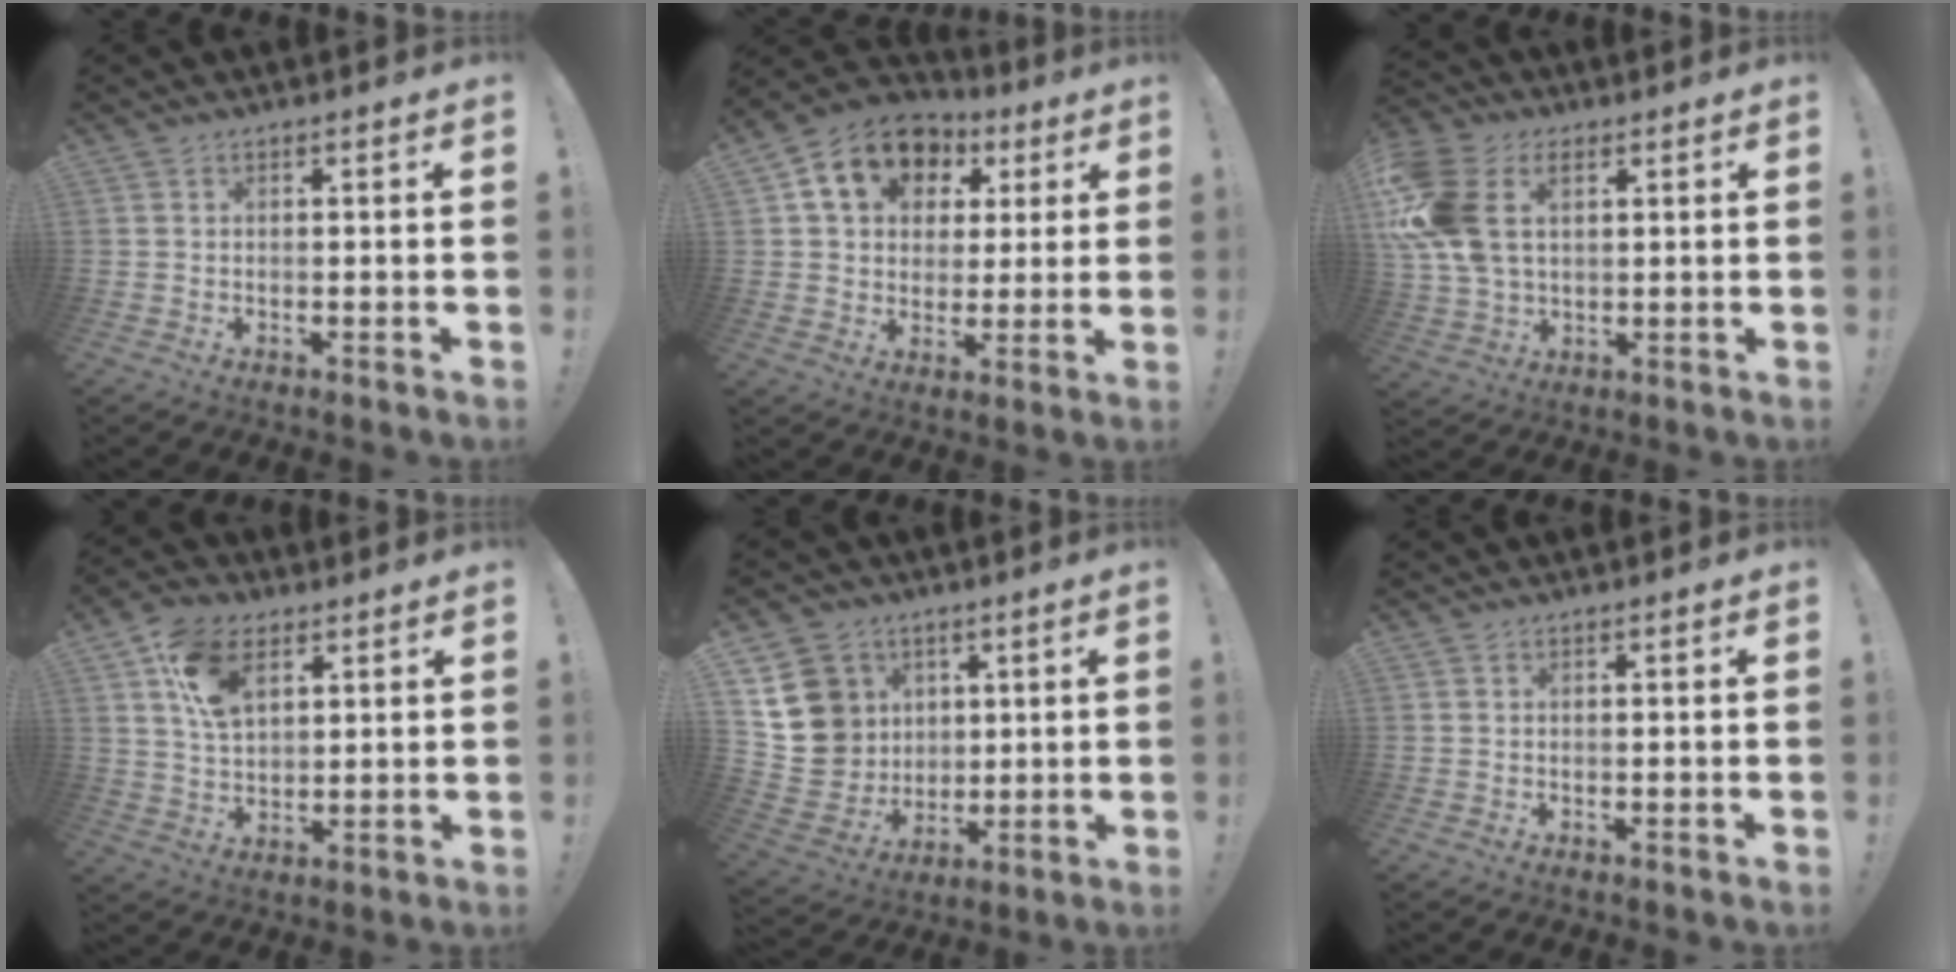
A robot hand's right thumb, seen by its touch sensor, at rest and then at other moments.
{"total": 15.1, "force": [6.2, 11.4, 7.7], "torque": [-0.121, -0.014, 0.118]}
{"total": 14.9, "force": [4.9, 9.8, 10.1], "torque": [-0.218, -0.014, 0.093]}
{"total": 12.2, "force": [5.6, 7.7, 7.7], "torque": [-0.139, -0.006, 0.107]}
{"total": 14.9, "force": [5.1, 13.3, 4.6], "torque": [-0.087, -0.022, 0.117]}
{"total": 0.0}